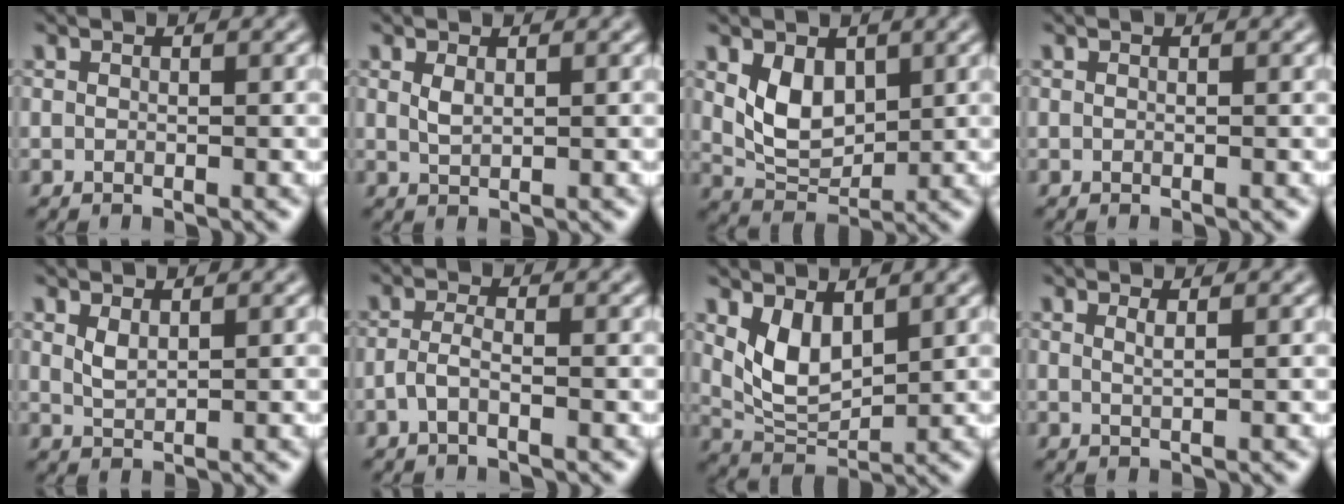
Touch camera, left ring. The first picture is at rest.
{"total": 1.2, "force": [0.6, 0.5, 0.9], "torque": [-0.024, -0.001, 0.014]}
{"total": 4.1, "force": [1.3, 2.8, 2.8], "torque": [-0.054, -0.008, 0.031]}
{"total": 0.0}
{"total": 1.4, "force": [0.8, 0.6, 1.0], "torque": [-0.025, -0.001, 0.021]}
{"total": 1.5, "force": [-0.7, 0.5, 1.3], "torque": [-0.029, 0.003, -0.020]}
{"total": 4.3, "force": [1.8, 2.3, 3.1], "torque": [-0.066, -0.010, 0.042]}
{"total": 1.0, "force": [0.5, 0.3, 0.8], "torque": [-0.007, 0.000, 0.006]}